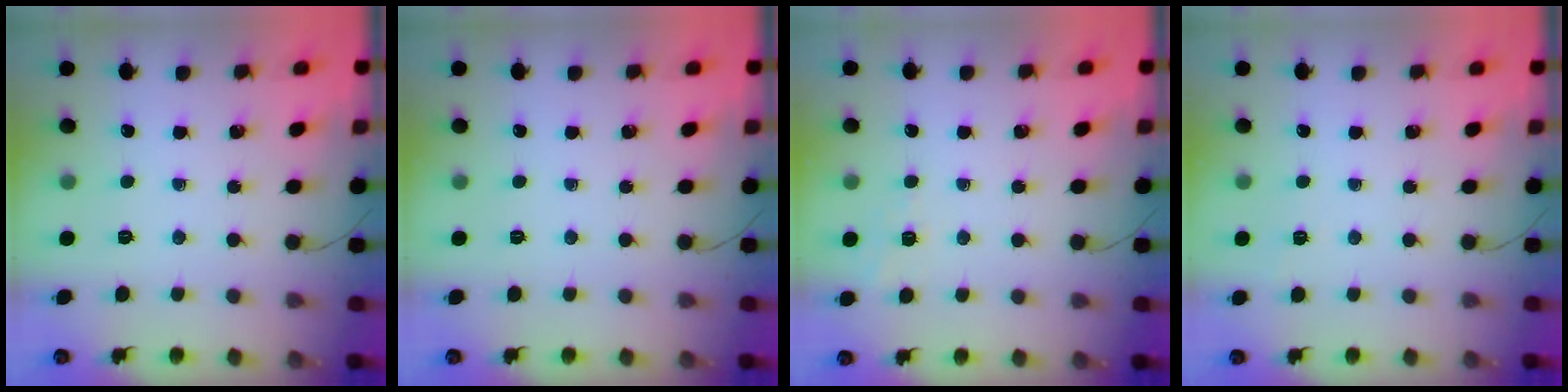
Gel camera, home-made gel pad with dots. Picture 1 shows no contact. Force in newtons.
{"total": 0.0}
{"total": 1.4, "press": 0.6, "slide": 1.3}
{"total": 2.0, "press": 1.6, "slide": 1.2}